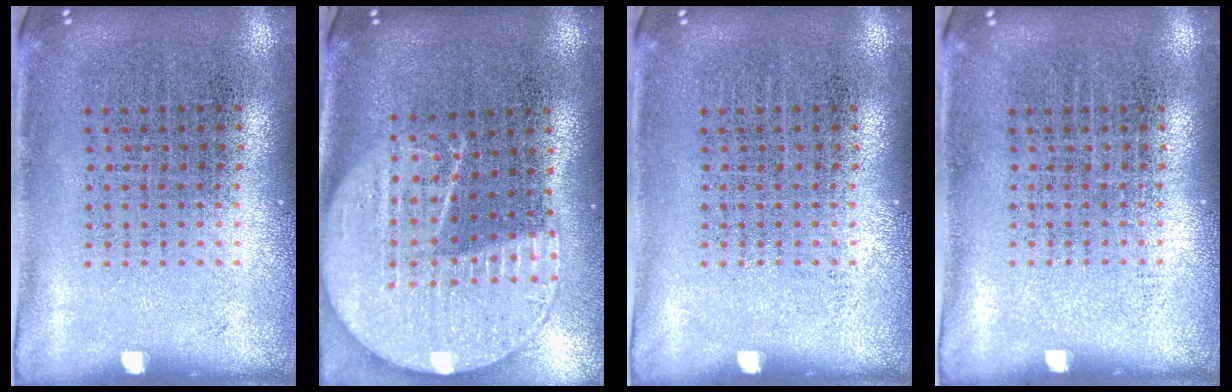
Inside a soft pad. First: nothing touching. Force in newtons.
{"total": 2.1, "press": 1.8, "slide": 1.1}
{"total": 0.0}
{"total": 0.0}